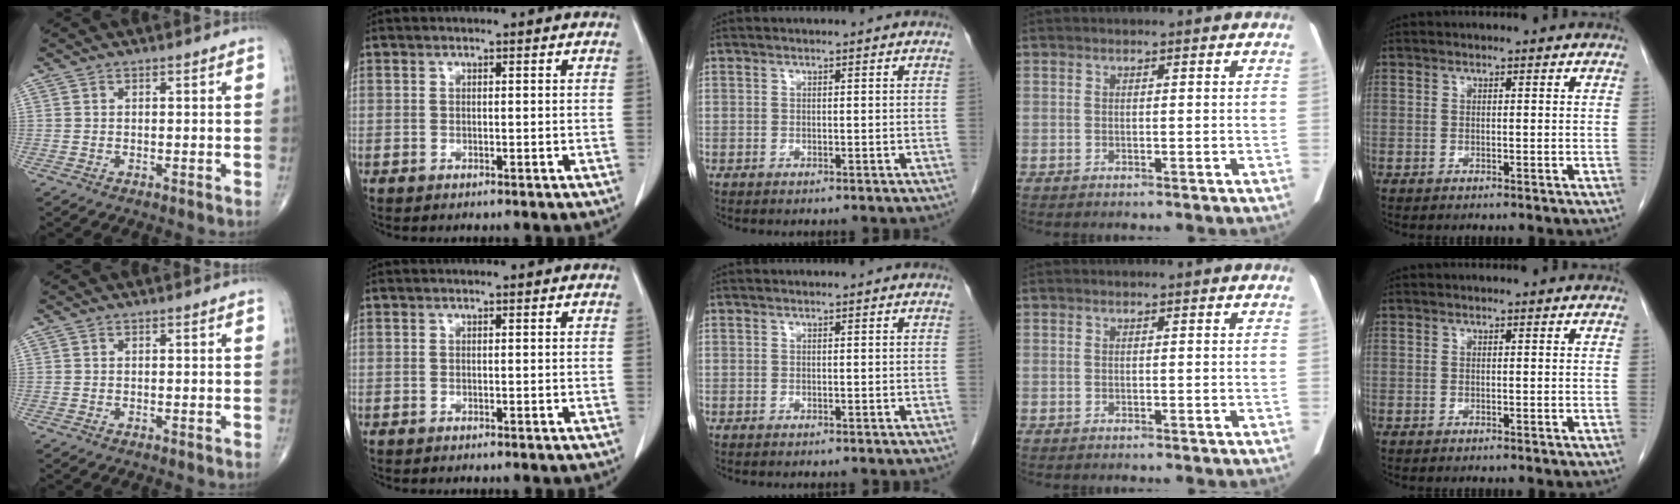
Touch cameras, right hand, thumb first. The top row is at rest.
{}